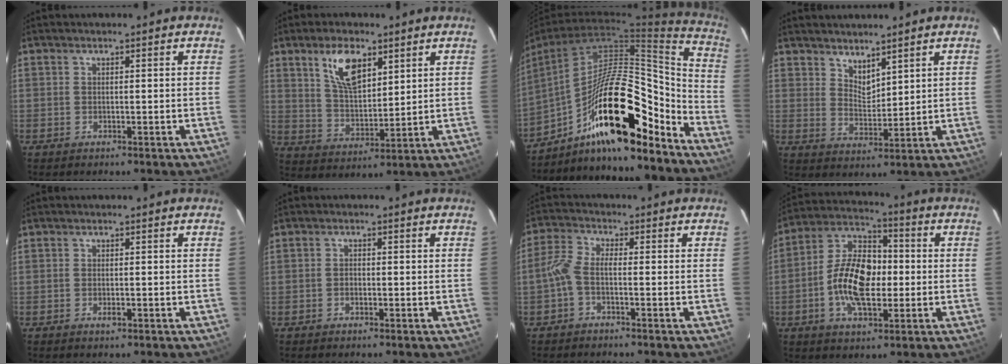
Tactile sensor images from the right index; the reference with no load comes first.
{"total": 9.9, "force": [5.3, 4.5, 7.1], "torque": [-0.128, 0.009, 0.107]}
{"total": 22.2, "force": [-13.5, 6.6, 16.4], "torque": [-0.252, 0.005, -0.229]}
{"total": 4.6, "force": [3.9, 1.7, 1.7], "torque": [-0.025, -0.007, 0.070]}
{"total": 1.1, "force": [-0.5, 0.5, 0.8], "torque": [-0.014, 0.000, -0.008]}
{"total": 1.0, "force": [-0.4, 0.7, 0.5], "torque": [-0.009, 0.004, -0.008]}
{"total": 3.9, "force": [-1.5, 1.5, 3.3], "torque": [-0.080, 0.013, -0.034]}
{"total": 14.1, "force": [-2.1, 7.3, 11.9], "torque": [-0.233, 0.013, -0.045]}